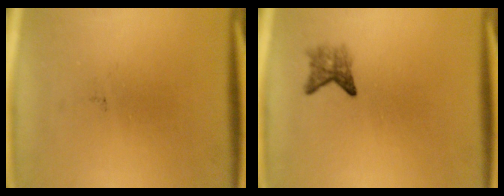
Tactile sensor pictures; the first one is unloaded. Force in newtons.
{"total": 2.3}